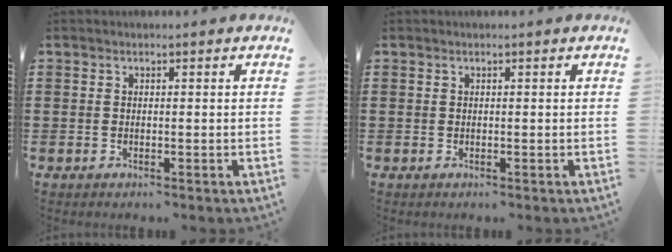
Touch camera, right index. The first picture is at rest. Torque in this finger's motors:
{"motor_torque": [0.15, 0.27, 0.00, 0.01]}